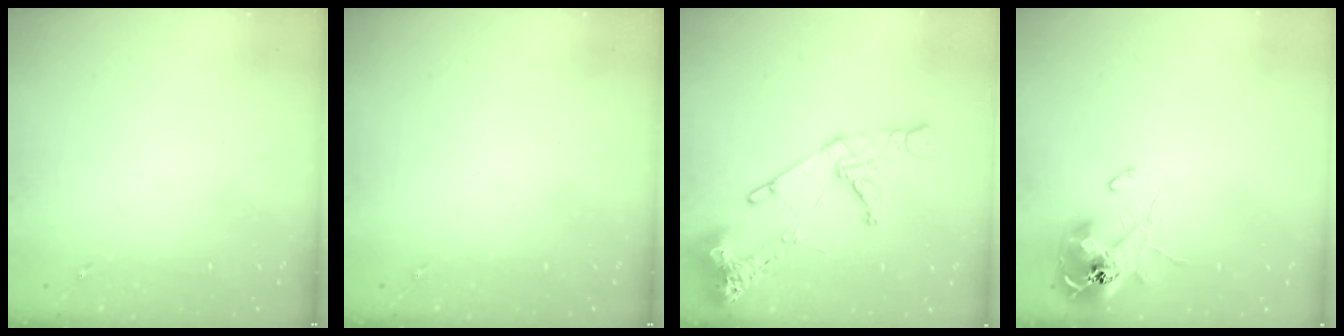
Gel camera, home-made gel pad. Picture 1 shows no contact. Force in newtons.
{"total": 0.0}
{"total": 15.7, "press": 15.5, "slide": 1.9}
{"total": 12.7, "press": 12.6, "slide": 1.5}